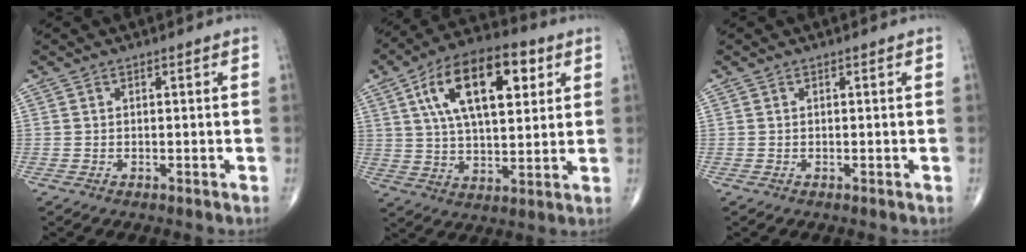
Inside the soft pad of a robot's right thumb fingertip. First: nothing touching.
{"total": 19.4, "force": [6.8, 9.1, 15.7], "torque": [-0.243, -0.001, 0.110]}
{"total": 0.0}